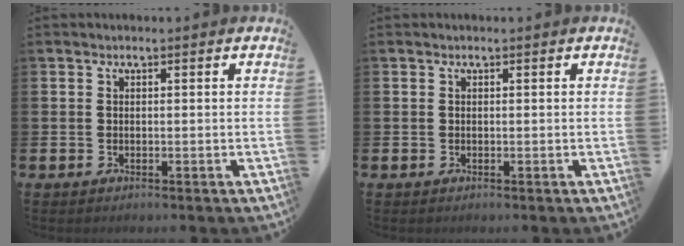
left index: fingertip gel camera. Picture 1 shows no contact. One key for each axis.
{"total": 0.0}